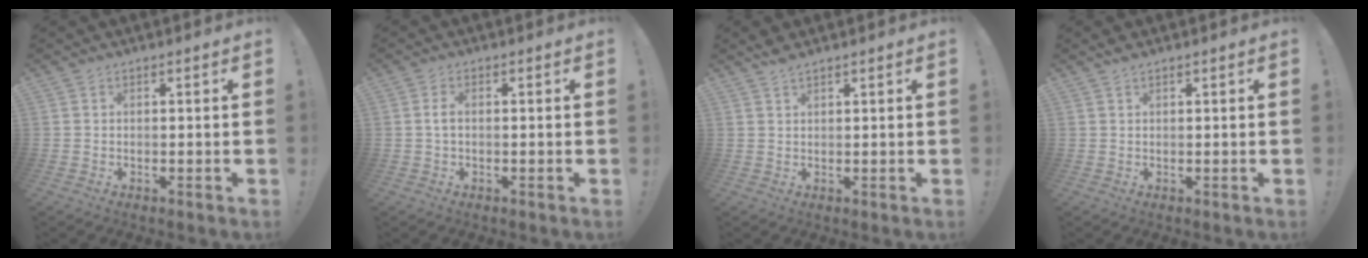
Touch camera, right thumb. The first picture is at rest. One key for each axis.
{"total": 1.9, "fx": 0.0, "fy": 0.7, "fz": 1.8, "tx": -0.038, "ty": 0.006, "tz": 0.001}
{"total": 2.3, "fx": 2.0, "fy": 0.3, "fz": 1.0, "tx": -0.017, "ty": -0.011, "tz": 0.036}
{"total": 0.9, "fx": 0.8, "fy": 0.0, "fz": 0.3, "tx": -0.011, "ty": 0.001, "tz": 0.017}